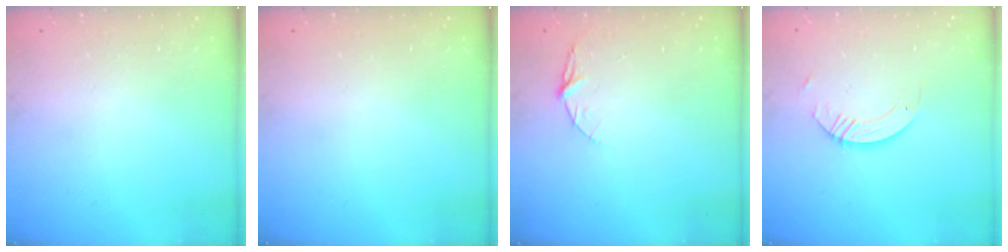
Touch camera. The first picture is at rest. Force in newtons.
{"total": 0.0}
{"total": 4.0, "press": 3.9, "slide": 0.4}
{"total": 3.4, "press": 3.3, "slide": 0.3}